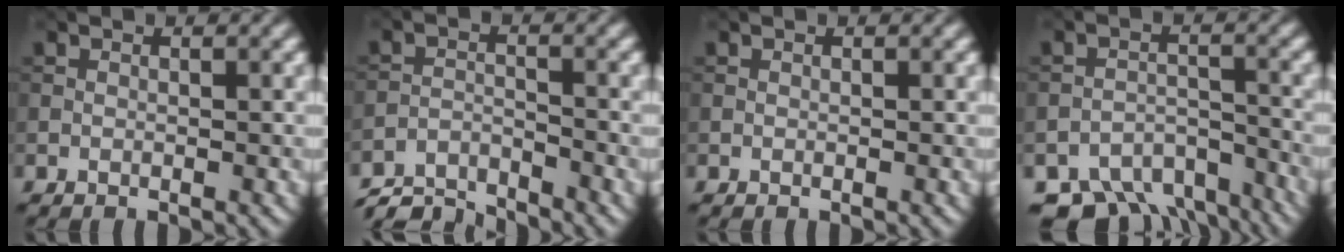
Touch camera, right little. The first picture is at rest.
{"total": 5.1, "force": [-4.9, 1.0, 1.2], "torque": [-0.023, -0.010, -0.099]}
{"total": 0.0}
{"total": 9.5, "force": [-8.3, 3.8, 2.7], "torque": [-0.030, -0.017, -0.115]}